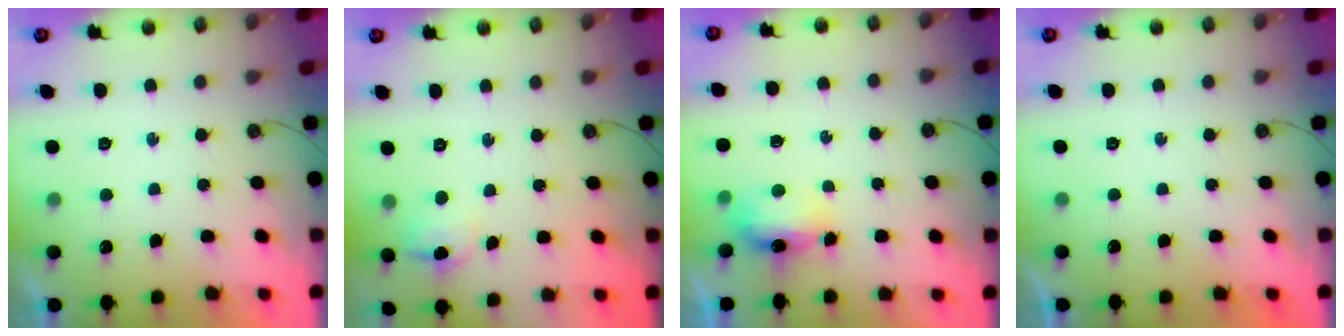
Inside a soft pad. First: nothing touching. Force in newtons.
{"total": 6.4, "press": 6.2, "slide": 1.5}
{"total": 10.9, "press": 6.9, "slide": 8.4}
{"total": 0.0}